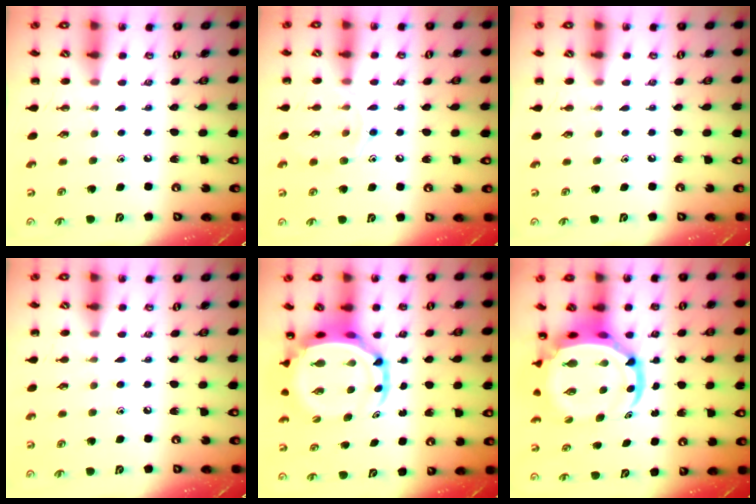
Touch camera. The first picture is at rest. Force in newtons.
{"total": 9.8, "press": 9.7, "slide": 1.3}
{"total": 0.0}
{"total": 4.6, "press": 4.2, "slide": 1.8}
{"total": 8.1, "press": 7.8, "slide": 2.4}
{"total": 9.1, "press": 8.8, "slide": 2.5}